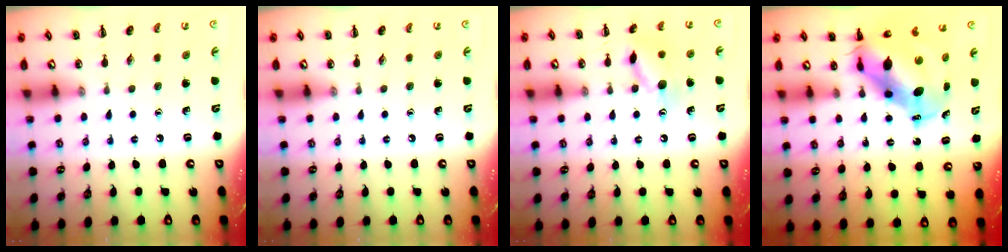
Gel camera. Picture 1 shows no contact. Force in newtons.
{"total": 0.0}
{"total": 11.5, "press": 11.5, "slide": 0.7}
{"total": 9.7, "press": 9.3, "slide": 2.8}